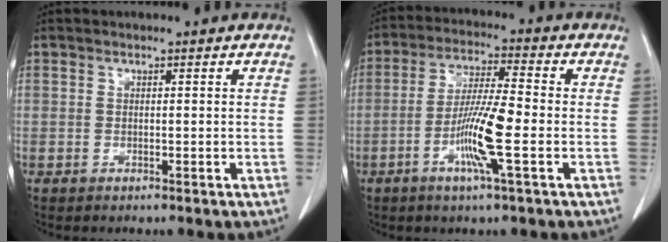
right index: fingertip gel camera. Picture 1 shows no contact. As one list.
[{"total": 9.8, "force": [-2.8, 0.0, 9.4], "torque": [-0.183, -0.009, -0.059]}]